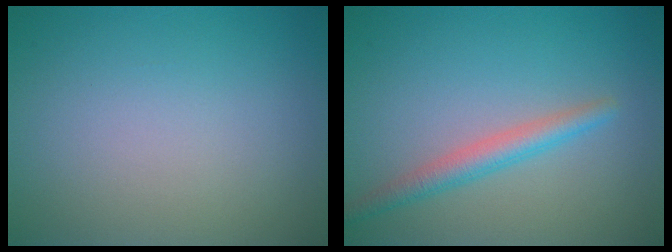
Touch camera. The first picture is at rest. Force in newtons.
{"total": 2.5, "press": 2.5, "slide": 0.1}